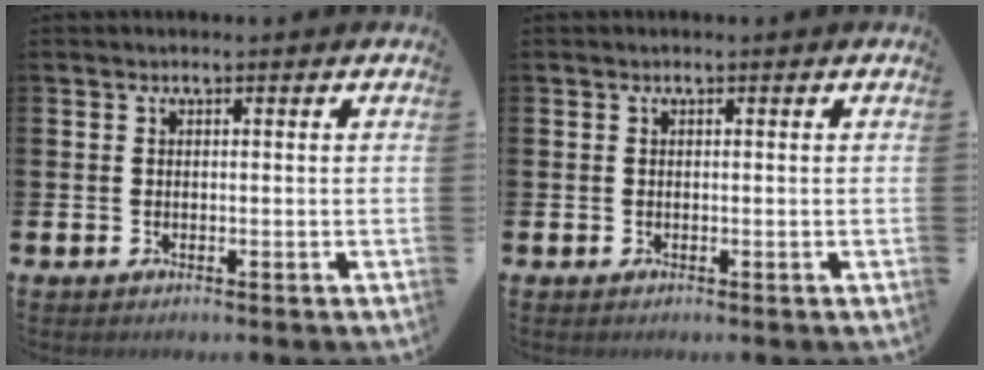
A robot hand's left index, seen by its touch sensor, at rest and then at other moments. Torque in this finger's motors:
{"motor_torque": [0.00, 0.00, -0.03, 0.00]}